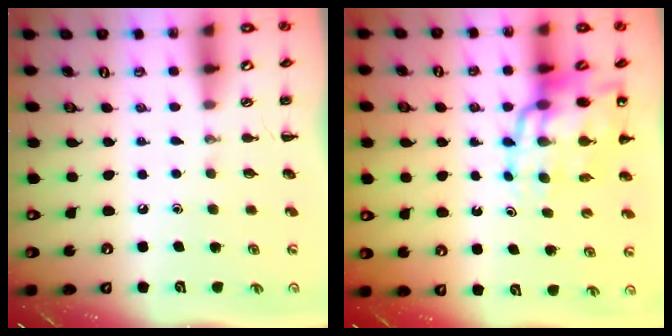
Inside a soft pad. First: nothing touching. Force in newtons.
{"total": 17.6, "press": 17.0, "slide": 4.3}